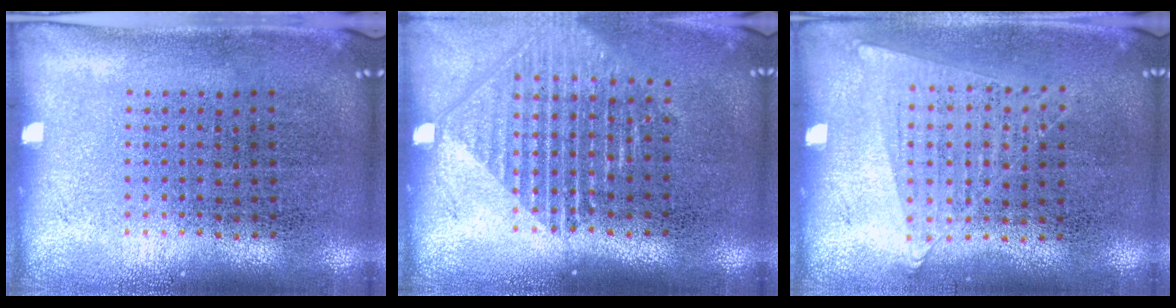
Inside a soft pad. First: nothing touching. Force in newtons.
{"total": 1.4, "press": 1.3, "slide": 0.6}
{"total": 1.0, "press": 0.9, "slide": 0.4}